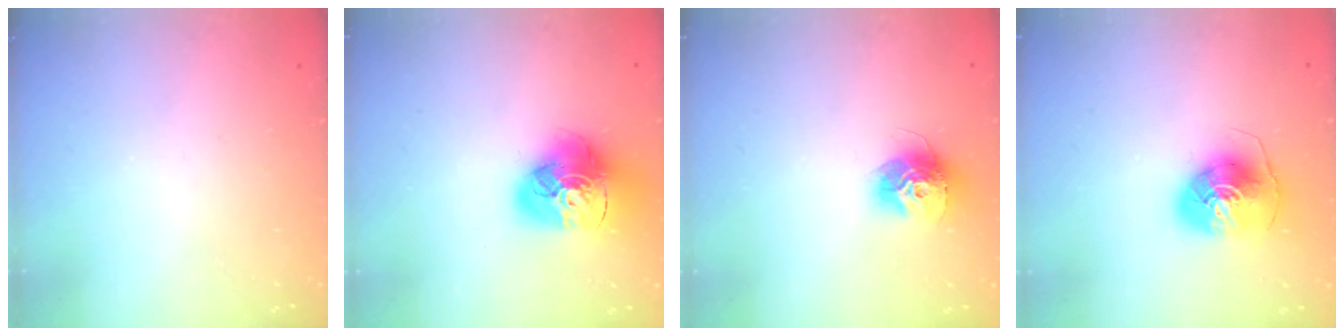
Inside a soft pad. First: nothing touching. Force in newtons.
{"total": 17.2, "press": 17.0, "slide": 1.9}
{"total": 12.6, "press": 12.6, "slide": 1.1}
{"total": 9.5, "press": 9.4, "slide": 1.3}